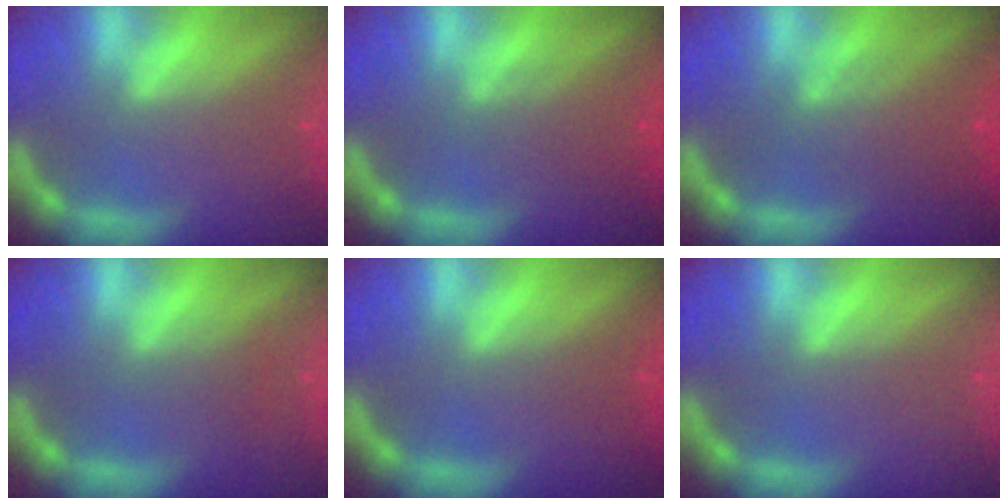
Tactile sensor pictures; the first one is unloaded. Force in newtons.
{"total": 3.0}
{"total": 4.6}
{"total": 1.5}
{"total": 1.0}
{"total": 0.0}